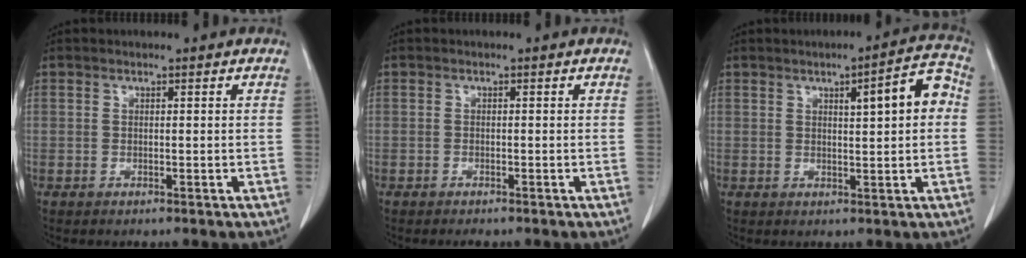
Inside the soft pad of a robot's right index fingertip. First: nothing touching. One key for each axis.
{"total": 0.9, "fx": -0.8, "fy": 0.1, "fz": 0.3, "tx": -0.008, "ty": -0.002, "tz": -0.011}
{"total": 6.9, "fx": 1.3, "fy": 1.2, "fz": 6.7, "tx": -0.087, "ty": 0.020, "tz": 0.015}